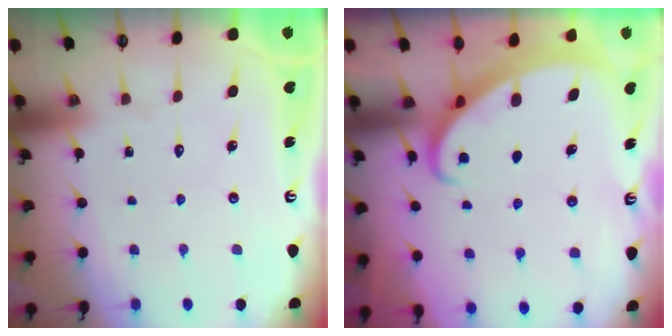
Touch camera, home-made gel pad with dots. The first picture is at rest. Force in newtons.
{"total": 2.4, "press": 2.4, "slide": 0.3}